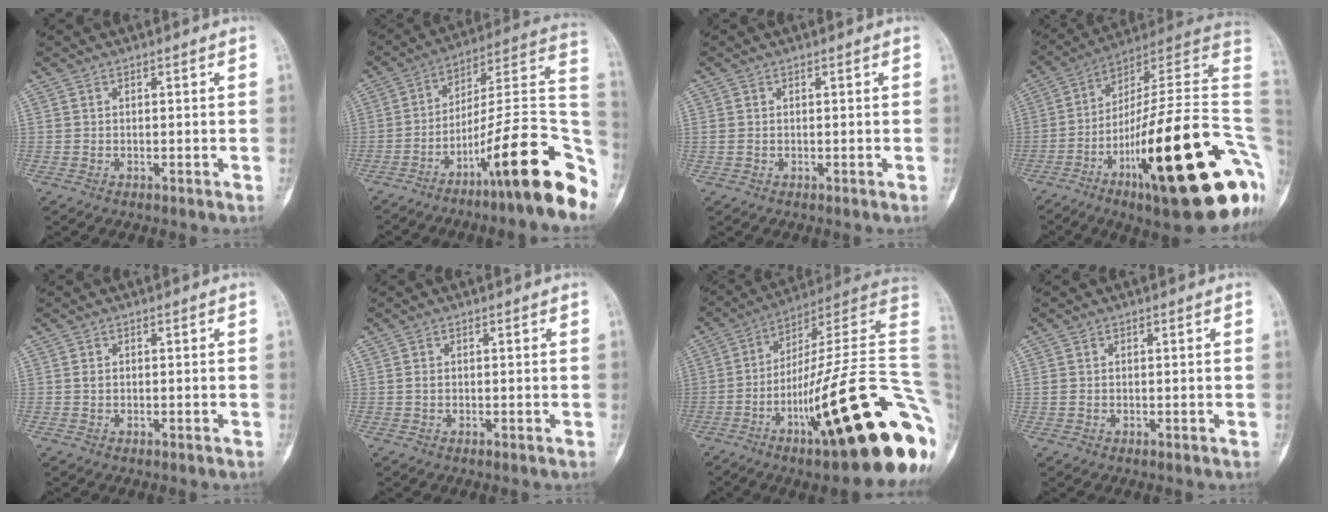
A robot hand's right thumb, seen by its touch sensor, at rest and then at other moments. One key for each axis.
{"total": 22.0, "fx": -11.3, "fy": 3.5, "fz": 18.5, "tx": -0.222, "ty": 0.077, "tz": -0.176}
{"total": 1.0, "fx": 0.0, "fy": 0.8, "fz": 0.6, "tx": -0.017, "ty": 0.001, "tz": 0.004}
{"total": 33.1, "fx": -8.0, "fy": 7.5, "fz": 31.2, "tx": -0.378, "ty": 0.061, "tz": -0.125}
{"total": 0.5, "fx": -0.1, "fy": 0.4, "fz": 0.4, "tx": -0.008, "ty": 0.002, "tz": -0.003}
{"total": 0.5, "fx": 0.0, "fy": 0.4, "fz": 0.4, "tx": -0.008, "ty": 0.001, "tz": -0.002}
{"total": 32.4, "fx": -8.9, "fy": 5.6, "fz": 30.6, "tx": -0.349, "ty": 0.066, "tz": -0.141}
{"total": 0.8, "fx": 0.0, "fy": 0.6, "fz": 0.4, "tx": -0.011, "ty": 0.002, "tz": 0.003}